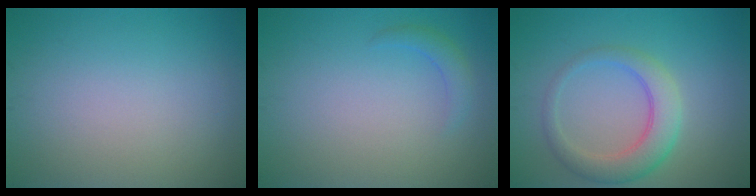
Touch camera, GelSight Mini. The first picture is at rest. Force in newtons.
{"total": 1.4, "press": 1.4, "slide": 0.0}
{"total": 4.2, "press": 4.2, "slide": 0.2}